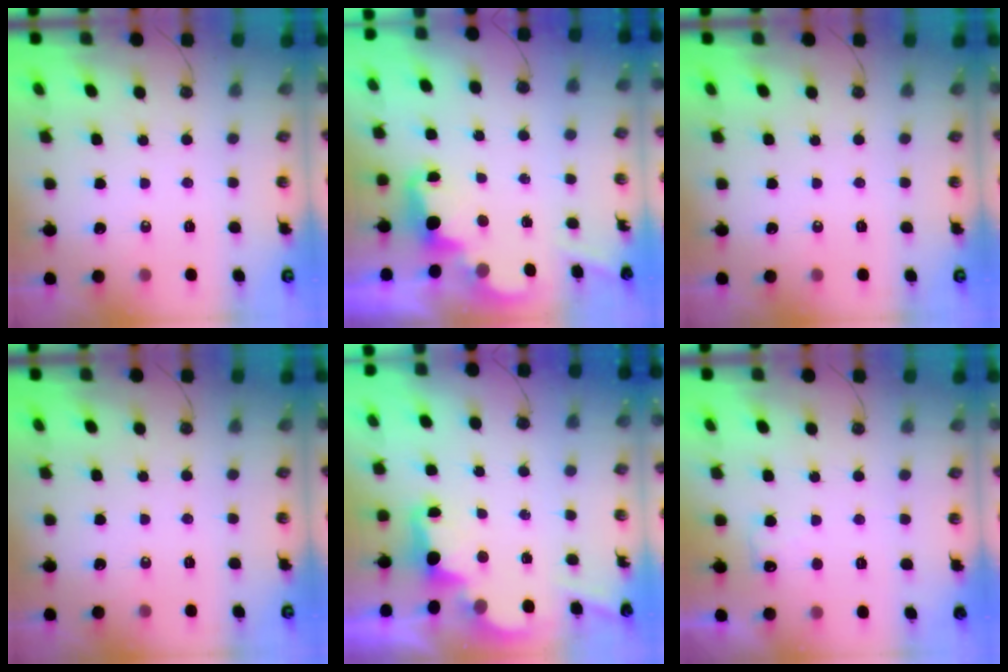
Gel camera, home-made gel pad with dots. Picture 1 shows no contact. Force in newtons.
{"total": 2.3, "press": 2.3, "slide": 0.5}
{"total": 0.0}
{"total": 0.0}
{"total": 2.7, "press": 2.6, "slide": 0.8}
{"total": 7.1, "press": 7.1, "slide": 0.8}